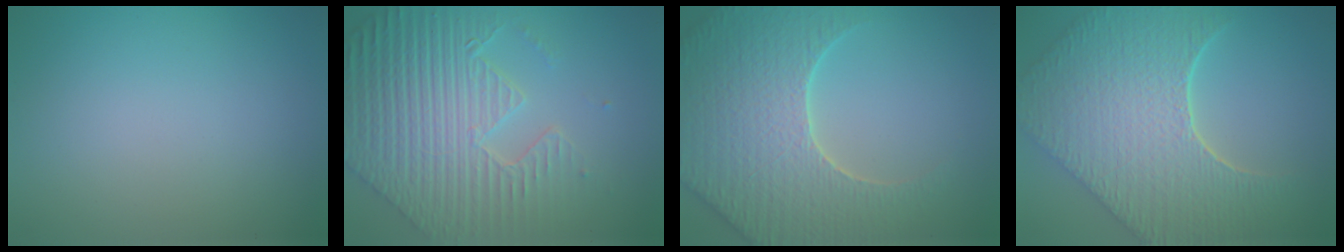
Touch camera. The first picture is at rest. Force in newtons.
{"total": 9.3, "press": 6.5, "slide": 6.6}
{"total": 7.8, "press": 7.5, "slide": 2.0}
{"total": 9.7, "press": 7.1, "slide": 6.6}